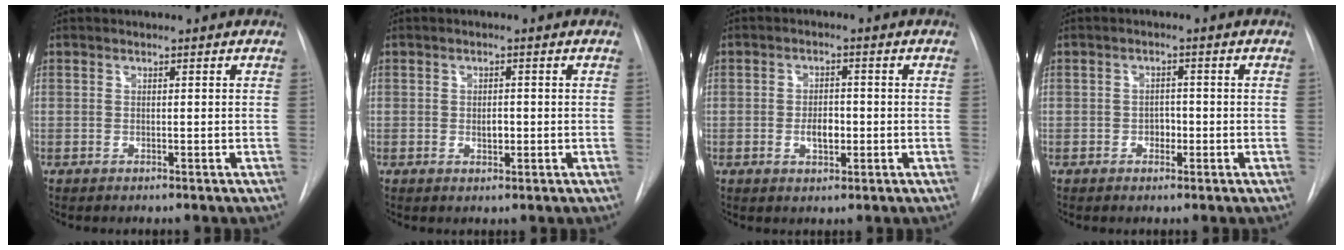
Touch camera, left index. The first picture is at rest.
{"total": 1.8, "force": [-0.2, 0.9, 1.5], "torque": [-0.025, 0.000, -0.001]}
{"total": 3.5, "force": [-0.7, 1.8, 3.0], "torque": [-0.048, 0.002, -0.009]}
{"total": 1.9, "force": [-0.6, 1.4, 1.2], "torque": [-0.014, 0.006, -0.009]}